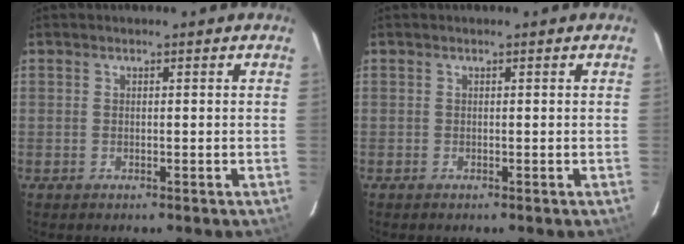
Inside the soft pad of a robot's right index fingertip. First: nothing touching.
{"total": 0.0}